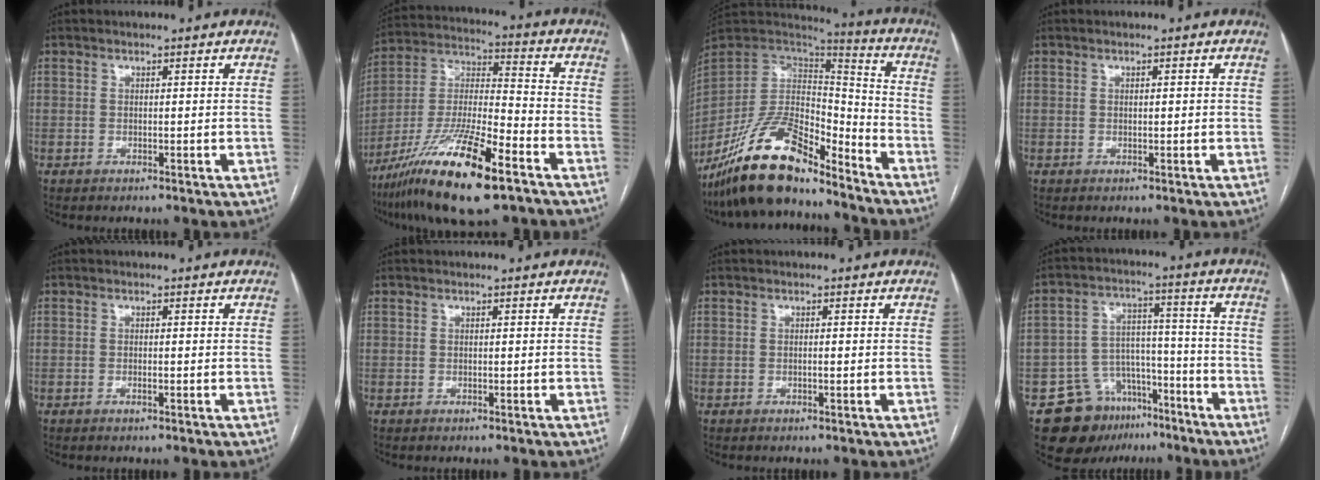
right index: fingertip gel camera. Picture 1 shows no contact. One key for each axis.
{"total": 19.9, "fx": -12.0, "fy": 2.9, "fz": 15.6, "tx": -0.315, "ty": -0.035, "tz": -0.214}
{"total": 18.1, "fx": -14.1, "fy": 5.7, "fz": 9.8, "tx": -0.186, "ty": 0.016, "tz": -0.258}
{"total": 0.6, "fx": 0.1, "fy": 0.1, "fz": 0.5, "tx": -0.011, "ty": 0.000, "tz": 0.002}
{"total": 0.6, "fx": -0.3, "fy": 0.0, "fz": 0.6, "tx": -0.013, "ty": -0.001, "tz": -0.004}
{"total": 0.0}
{"total": 0.6, "fx": -0.1, "fy": 0.0, "fz": 0.6, "tx": -0.011, "ty": 0.000, "tz": -0.002}
{"total": 11.9, "fx": -7.7, "fy": 8.2, "fz": 3.7, "tx": -0.054, "ty": 0.052, "tz": -0.116}